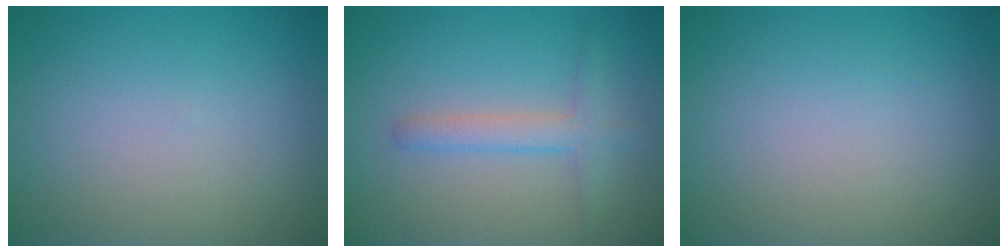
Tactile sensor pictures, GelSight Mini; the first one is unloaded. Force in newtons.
{"total": 2.3, "press": 2.3, "slide": 0.2}
{"total": 0.0}